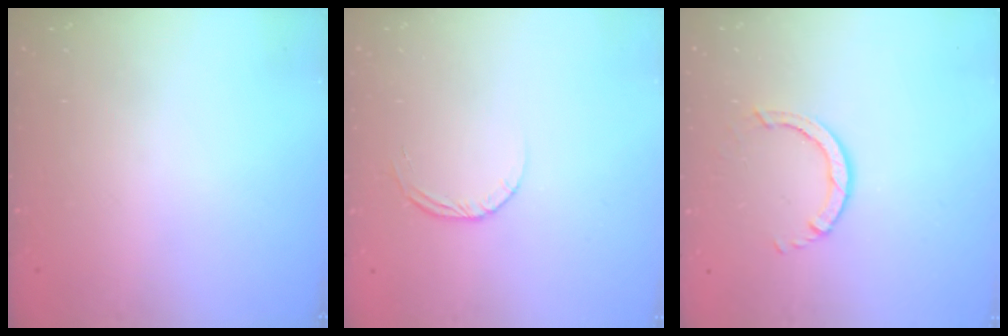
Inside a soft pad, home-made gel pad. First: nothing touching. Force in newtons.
{"total": 3.5, "press": 3.5, "slide": 0.3}
{"total": 3.0, "press": 3.0, "slide": 0.4}